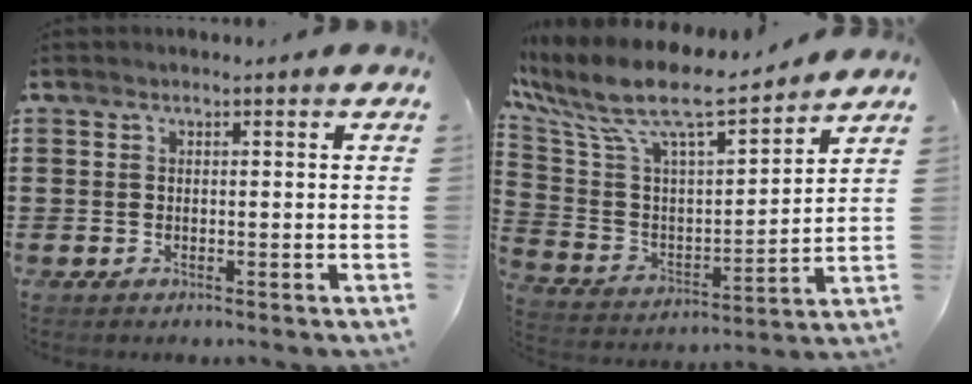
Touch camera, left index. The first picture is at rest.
{"total": 10.3, "force": [8.1, 2.2, 6.0], "torque": [-0.152, -0.055, 0.135]}